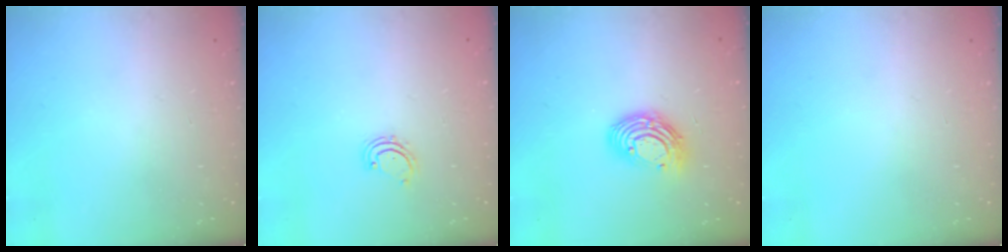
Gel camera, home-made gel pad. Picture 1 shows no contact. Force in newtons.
{"total": 2.6, "press": 2.6, "slide": 0.3}
{"total": 11.2, "press": 11.2, "slide": 1.0}
{"total": 0.0}